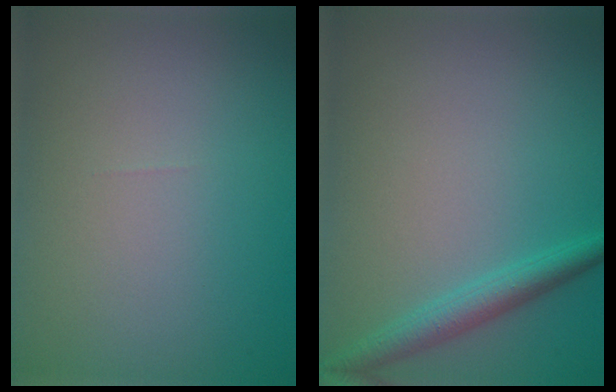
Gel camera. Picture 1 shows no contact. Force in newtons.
{"total": 2.6, "press": 2.6, "slide": 0.1}